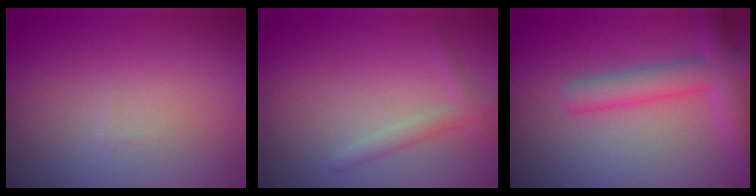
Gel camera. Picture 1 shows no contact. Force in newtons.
{"total": 1.5, "press": 1.5, "slide": 0.0}
{"total": 4.7, "press": 4.7, "slide": 0.2}